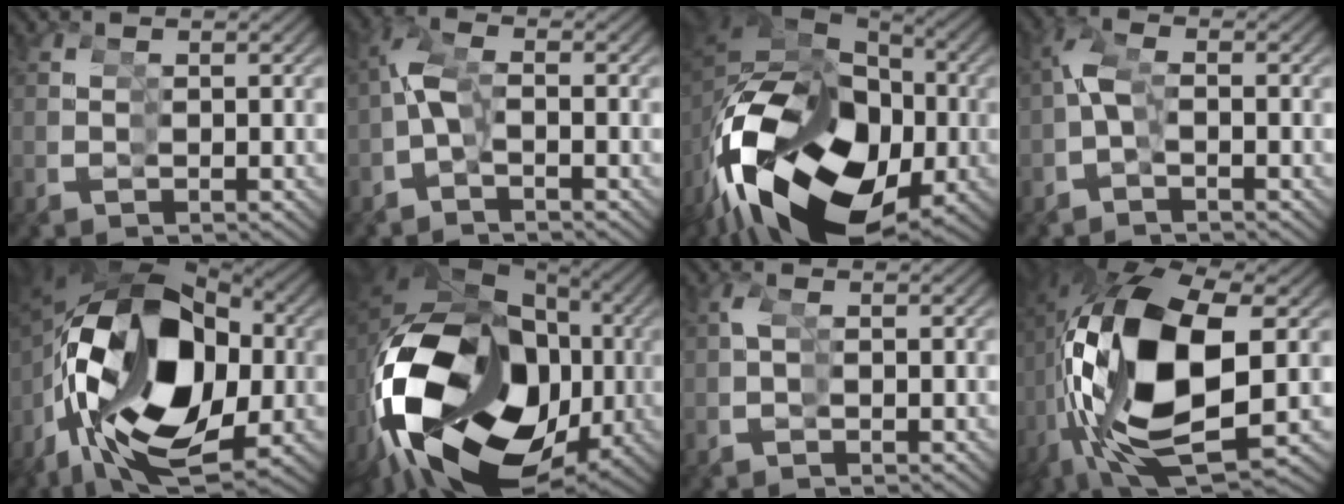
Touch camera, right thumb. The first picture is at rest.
{"total": 2.5, "force": [-2.2, 1.2, 0.1], "torque": [-0.048, -0.005, -0.038]}
{"total": 21.1, "force": [-2.6, 12.5, 16.8], "torque": [-0.326, -0.038, -0.015]}
{"total": 2.3, "force": [-2.0, 1.1, -0.2], "torque": [-0.047, -0.009, -0.033]}
{"total": 20.9, "force": [-0.8, 12.6, 16.6], "torque": [-0.310, -0.018, -0.001]}
{"total": 28.4, "force": [-3.6, 17.3, 22.2], "torque": [-0.411, -0.059, -0.020]}
{"total": 1.2, "force": [-1.1, 0.4, 0.1], "torque": [-0.024, -0.010, -0.014]}
{"total": 20.5, "force": [-0.3, 11.2, 17.2], "torque": [-0.354, -0.015, 0.015]}